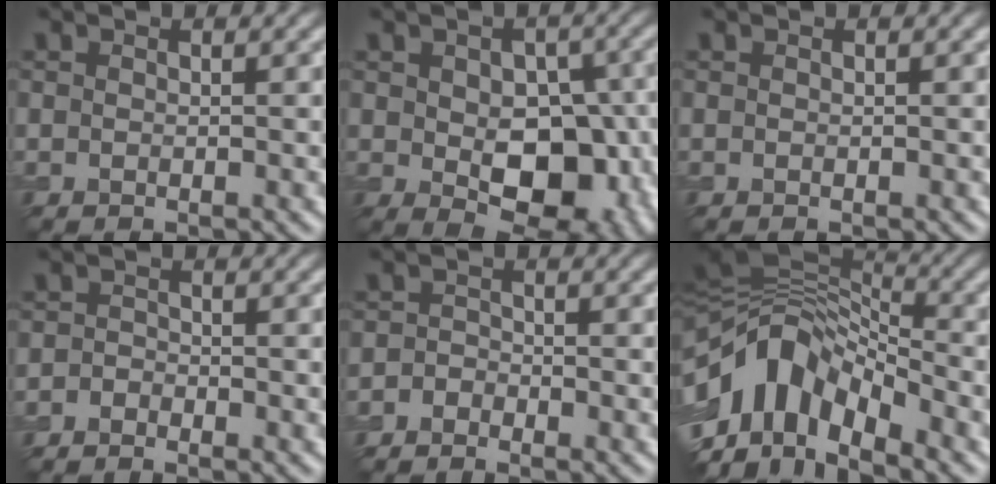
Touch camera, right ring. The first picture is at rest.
{"total": 9.7, "force": [-1.6, 5.9, 7.5], "torque": [-0.104, -0.016, -0.013]}
{"total": 0.0}
{"total": 1.1, "force": [-0.9, 0.5, 0.2], "torque": [0.001, 0.001, -0.021]}
{"total": 1.4, "force": [-1.1, 0.7, 0.2], "torque": [0.006, 0.002, -0.028]}
{"total": 12.2, "force": [-4.6, 7.0, 8.9], "torque": [-0.158, 0.015, -0.094]}